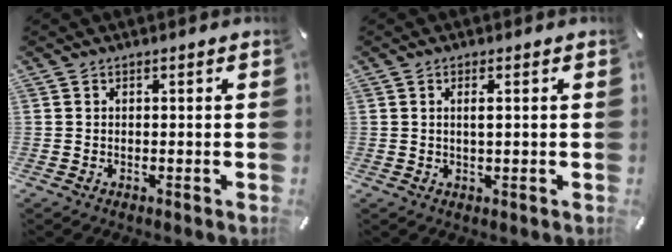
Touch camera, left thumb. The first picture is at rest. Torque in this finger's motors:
{"motor_torque": [-0.10, -0.50, -0.02, -0.06, -0.10]}